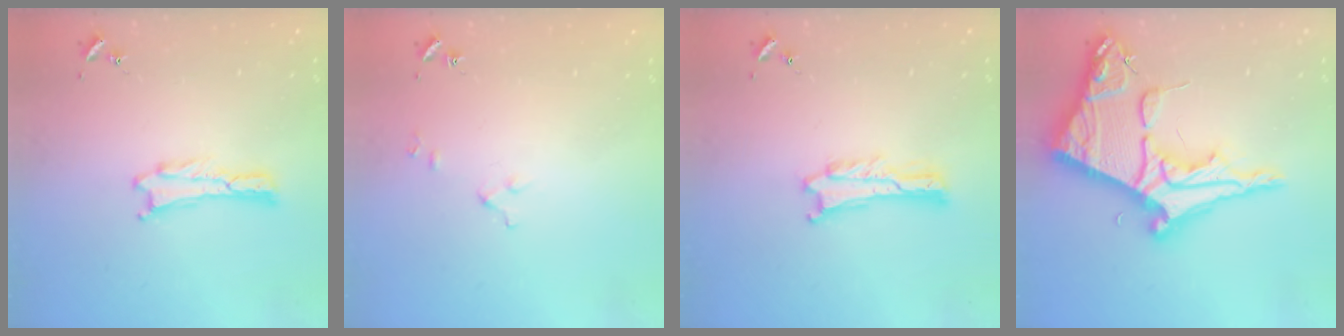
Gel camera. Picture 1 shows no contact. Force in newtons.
{"total": 2.6, "press": 2.6, "slide": 0.3}
{"total": 1.0, "press": 1.0, "slide": 0.2}
{"total": 12.1, "press": 12.1, "slide": 1.3}